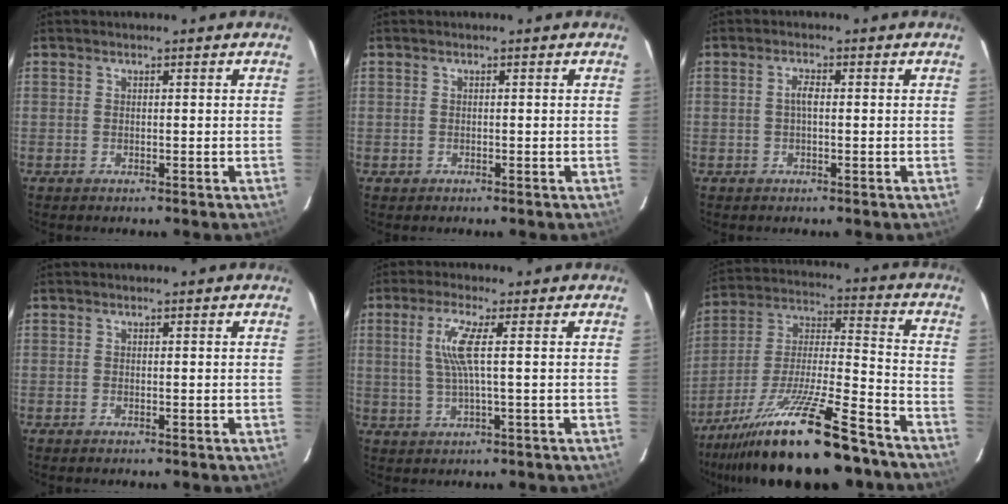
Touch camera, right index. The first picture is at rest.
{"total": 0.8, "force": [-0.3, 0.7, -0.2], "torque": [0.006, -0.002, -0.003]}
{"total": 1.8, "force": [-0.1, 0.8, 1.6], "torque": [-0.032, 0.003, -0.002]}
{"total": 0.0}
{"total": 5.7, "force": [0.9, -0.2, 5.6], "torque": [-0.107, -0.004, 0.024]}
{"total": 24.8, "force": [-18.8, 4.5, 15.6], "torque": [-0.282, -0.034, -0.300]}